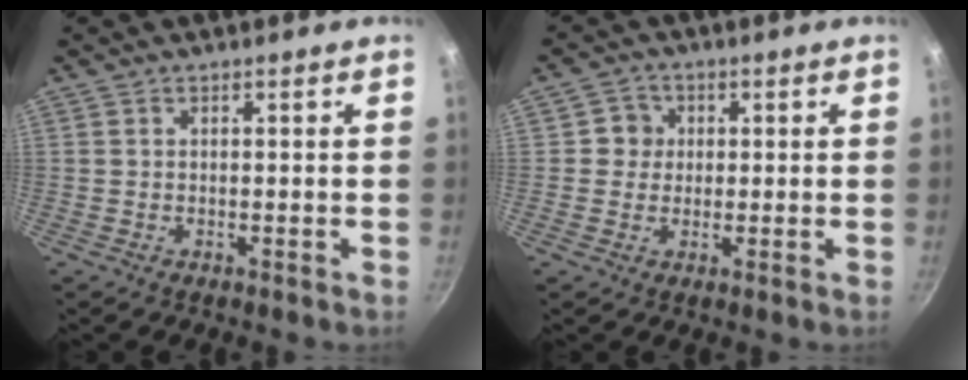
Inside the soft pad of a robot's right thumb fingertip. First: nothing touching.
{"total": 3.9, "force": [0.5, 3.8, 0.8], "torque": [0.018, 0.004, 0.001]}